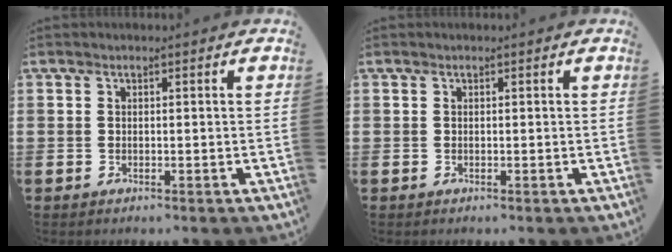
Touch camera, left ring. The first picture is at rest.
{"total": 0.0}